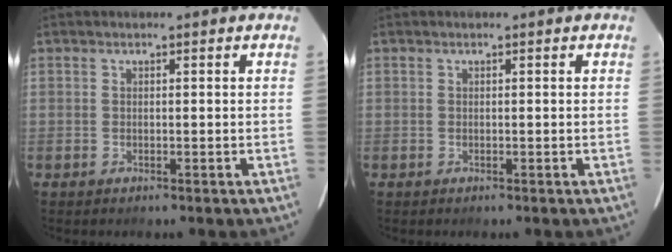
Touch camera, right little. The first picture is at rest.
{"total": 0.0}